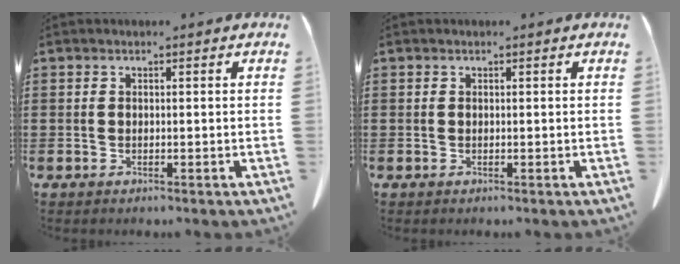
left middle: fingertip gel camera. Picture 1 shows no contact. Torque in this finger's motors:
{"motor_torque": [0.00, 0.00, 0.00, -0.01]}